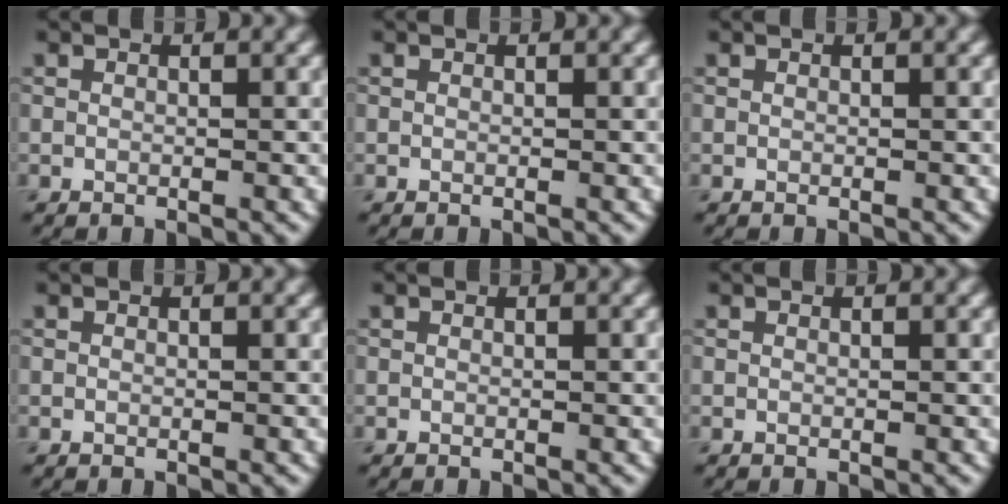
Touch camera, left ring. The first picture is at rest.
{"total": 0.0}
{"total": 0.0}
{"total": 0.0}
{"total": 0.0}
{"total": 0.0}